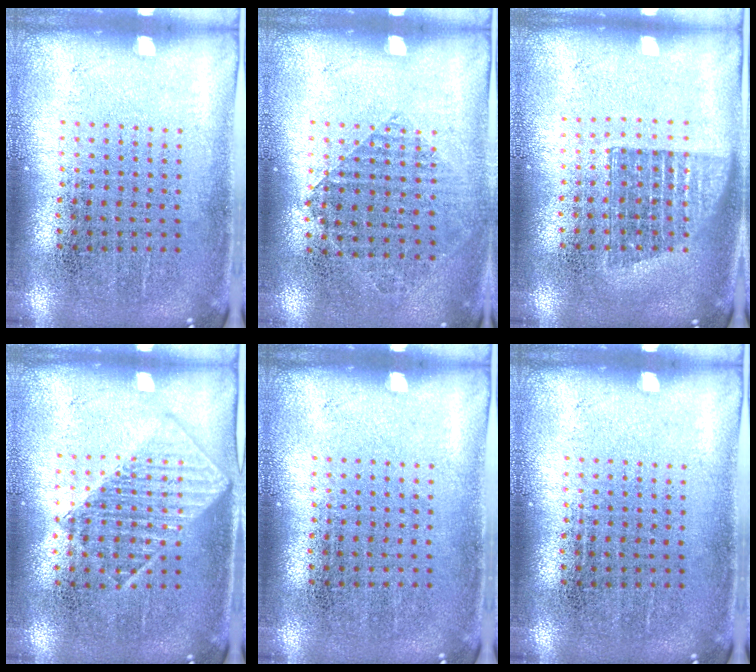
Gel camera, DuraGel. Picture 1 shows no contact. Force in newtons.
{"total": 0.9, "press": 0.8, "slide": 0.3}
{"total": 1.4, "press": 1.1, "slide": 0.8}
{"total": 1.2, "press": 1.2, "slide": 0.2}
{"total": 0.0}
{"total": 0.0}